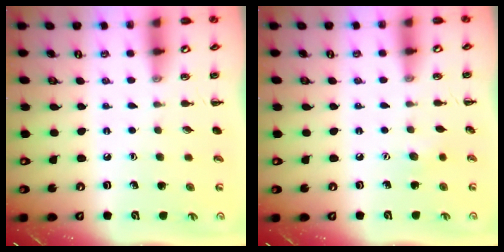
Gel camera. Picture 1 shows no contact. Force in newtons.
{"total": 2.9, "press": 2.8, "slide": 0.7}